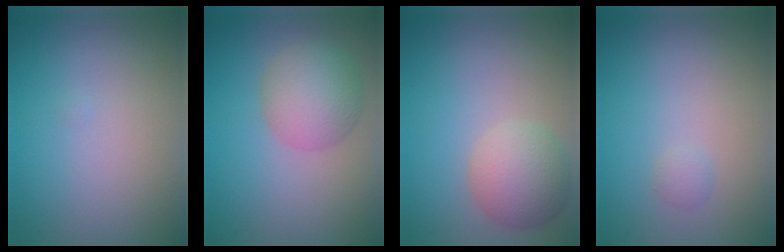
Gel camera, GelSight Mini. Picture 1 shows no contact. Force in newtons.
{"total": 4.7, "press": 4.7, "slide": 0.2}
{"total": 4.2, "press": 4.2, "slide": 0.2}
{"total": 0.7, "press": 0.7, "slide": 0.0}